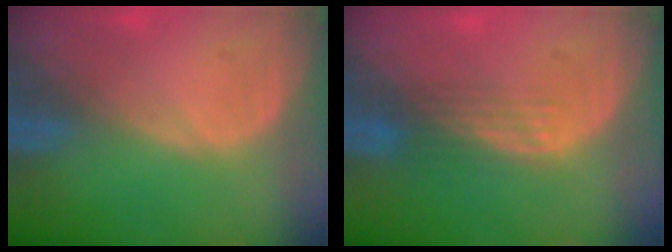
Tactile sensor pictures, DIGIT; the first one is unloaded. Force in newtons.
{"total": 2.9, "press": 2.7, "slide": 1.1}